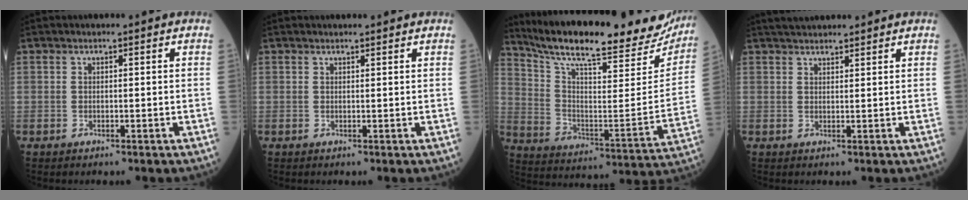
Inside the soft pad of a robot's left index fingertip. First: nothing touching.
{"total": 2.1, "force": [2.1, 0.2, 0.6], "torque": [-0.012, 0.009, 0.024]}
{"total": 29.3, "force": [25.8, 4.2, 13.1], "torque": [-0.223, -0.065, 0.357]}
{"total": 5.4, "force": [5.0, 0.8, 1.9], "torque": [-0.029, 0.036, 0.078]}